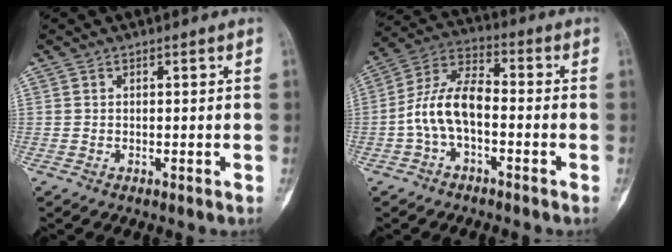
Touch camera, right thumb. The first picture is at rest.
{"total": 10.3, "force": [-2.2, 5.4, 8.5], "torque": [-0.160, 0.042, -0.052]}